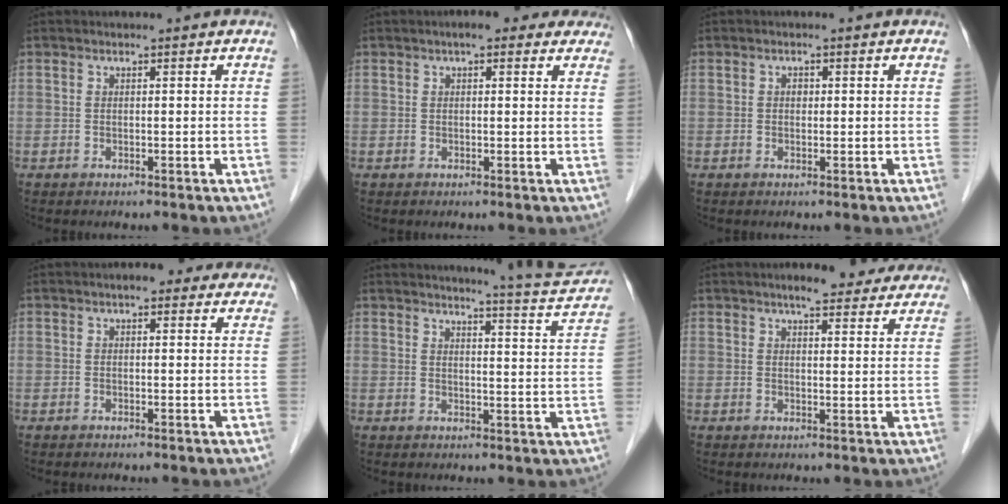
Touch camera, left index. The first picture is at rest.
{"total": 5.1, "force": [3.5, 1.9, 3.1], "torque": [-0.028, 0.020, 0.038]}
{"total": 0.9, "force": [0.1, 0.7, 0.6], "torque": [-0.009, 0.004, 0.000]}
{"total": 4.4, "force": [3.1, 1.9, 2.4], "torque": [-0.018, 0.017, 0.035]}
{"total": 9.6, "force": [9.3, -0.7, 2.0], "torque": [-0.035, -0.037, 0.106]}
{"total": 9.6, "force": [8.1, 2.4, 4.5], "torque": [-0.045, 0.006, 0.089]}